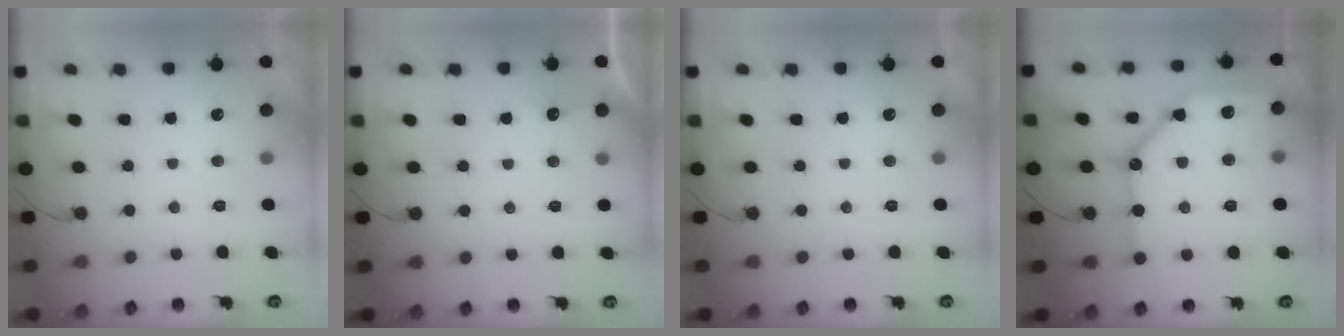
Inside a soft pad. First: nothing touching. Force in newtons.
{"total": 2.7, "press": 2.7, "slide": 0.3}
{"total": 0.0}
{"total": 16.8, "press": 16.7, "slide": 1.9}